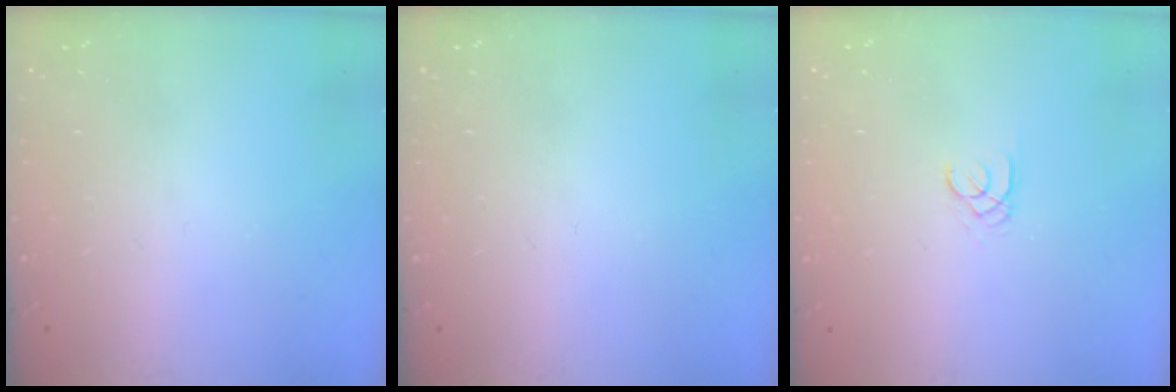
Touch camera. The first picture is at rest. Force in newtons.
{"total": 0.0}
{"total": 1.8, "press": 1.7, "slide": 0.2}